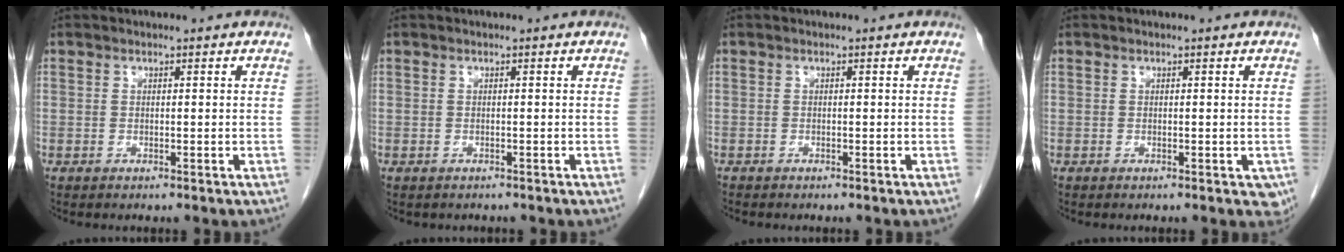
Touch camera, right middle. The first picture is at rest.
{"total": 1.1, "force": [-0.9, 0.6, 0.2], "torque": [-0.011, 0.000, -0.011]}
{"total": 0.6, "force": [-0.6, 0.1, 0.2], "torque": [-0.007, -0.001, -0.012]}
{"total": 1.8, "force": [-0.7, 0.9, 1.4], "torque": [-0.004, -0.001, -0.006]}